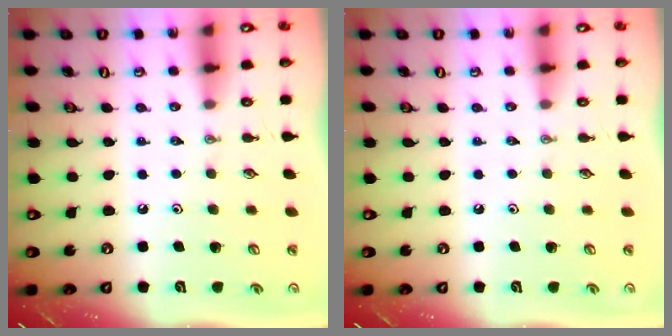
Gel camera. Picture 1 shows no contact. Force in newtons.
{"total": 0.0}